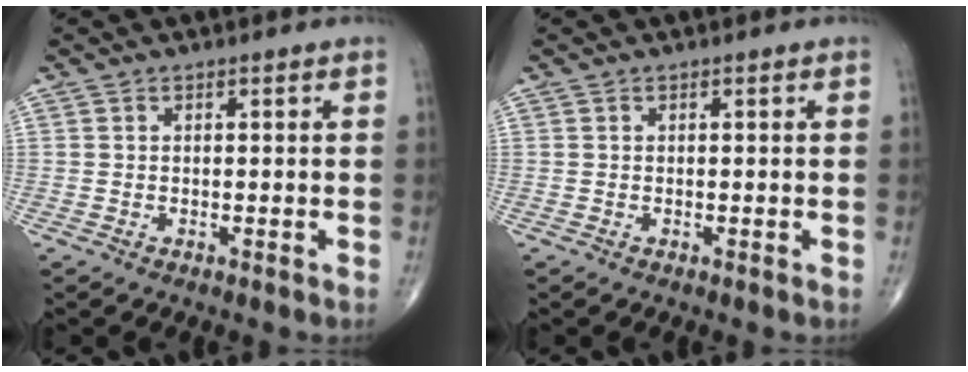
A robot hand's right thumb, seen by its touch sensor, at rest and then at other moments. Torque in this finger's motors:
{"motor_torque": [0.00, 0.00, 0.00, 0.00, 0.00]}